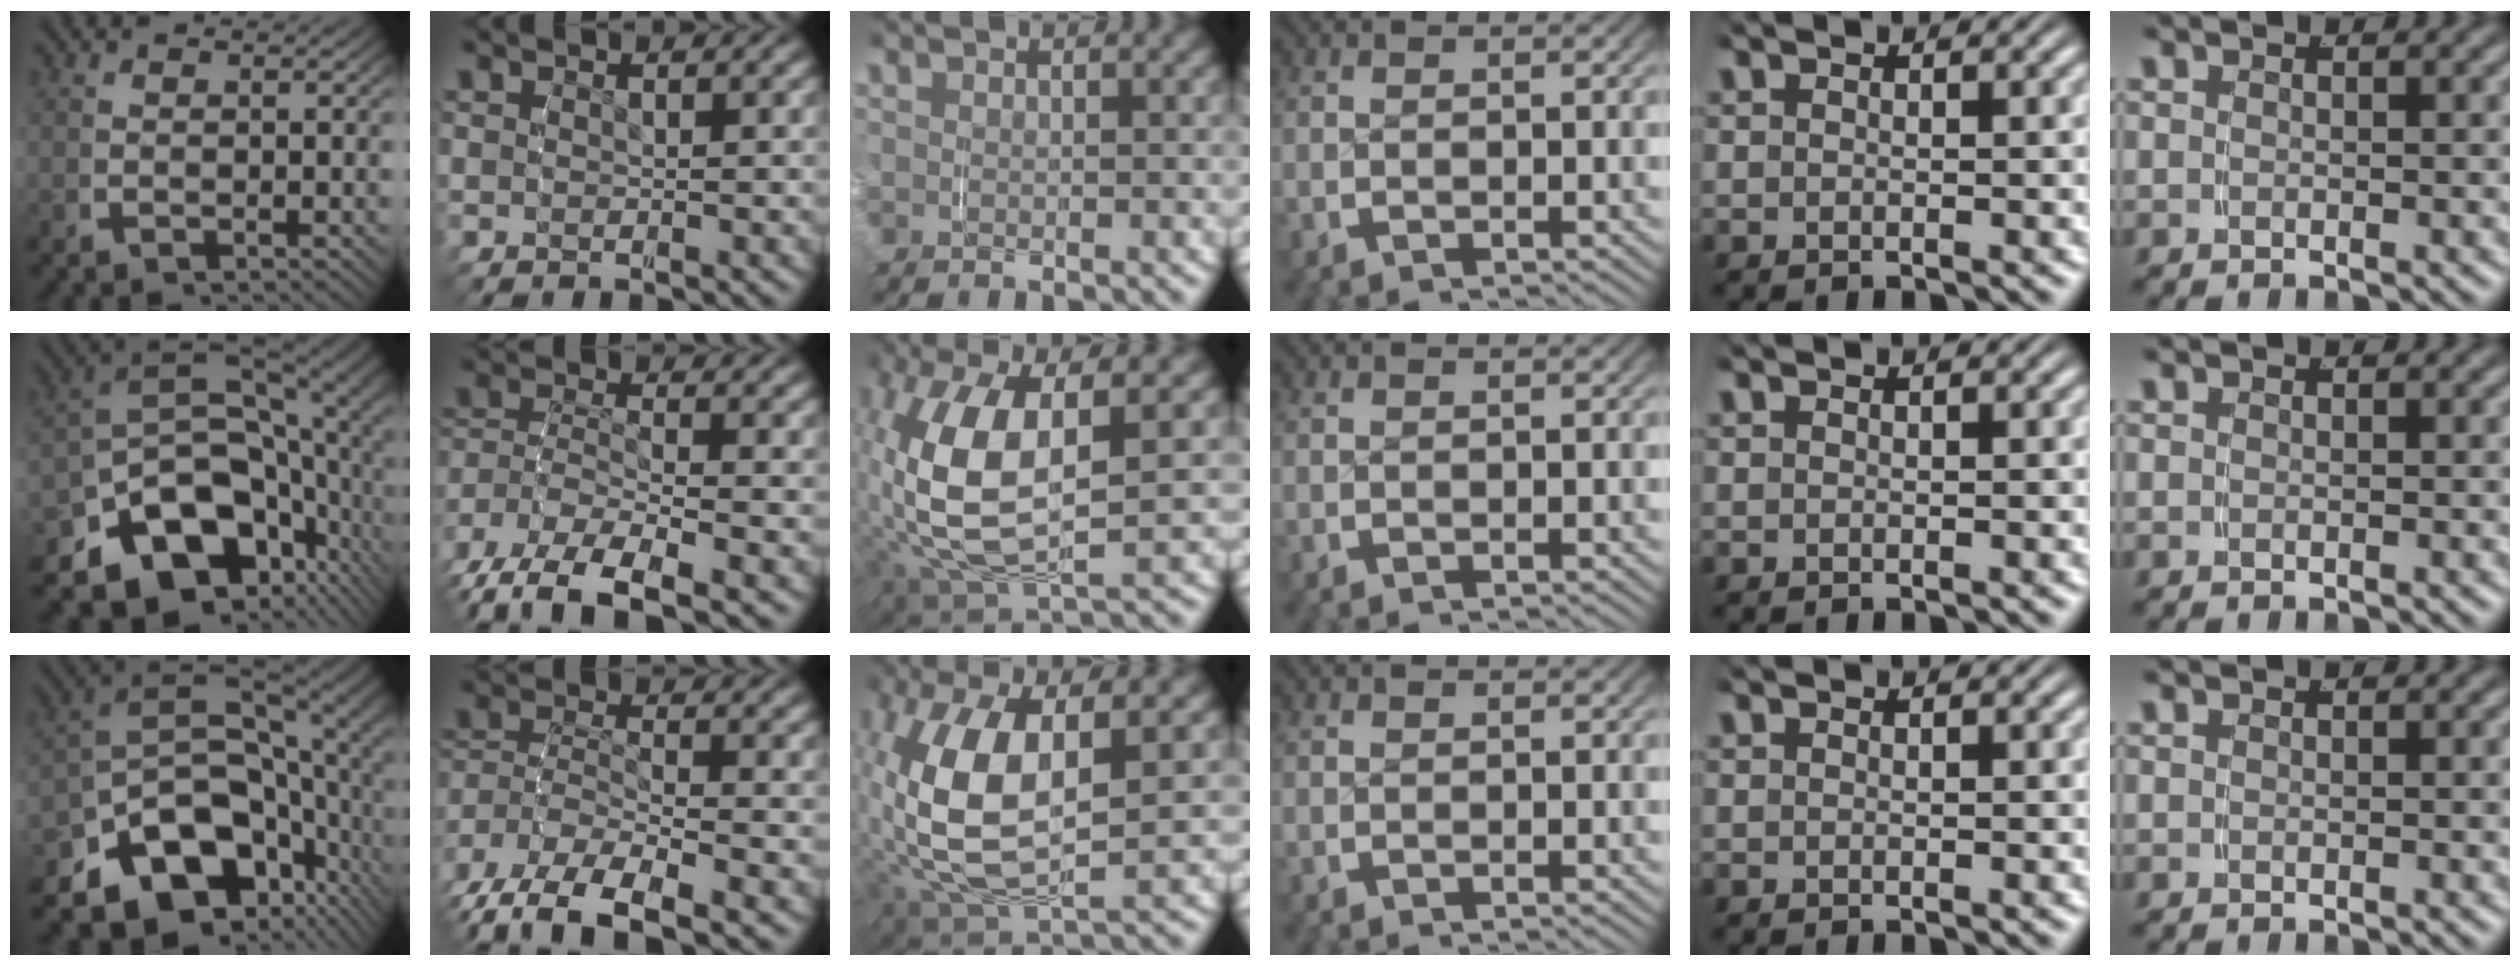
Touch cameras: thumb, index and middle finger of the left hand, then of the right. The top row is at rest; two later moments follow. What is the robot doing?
{"motion": "grasp_and_lifting", "object": "shorts"}